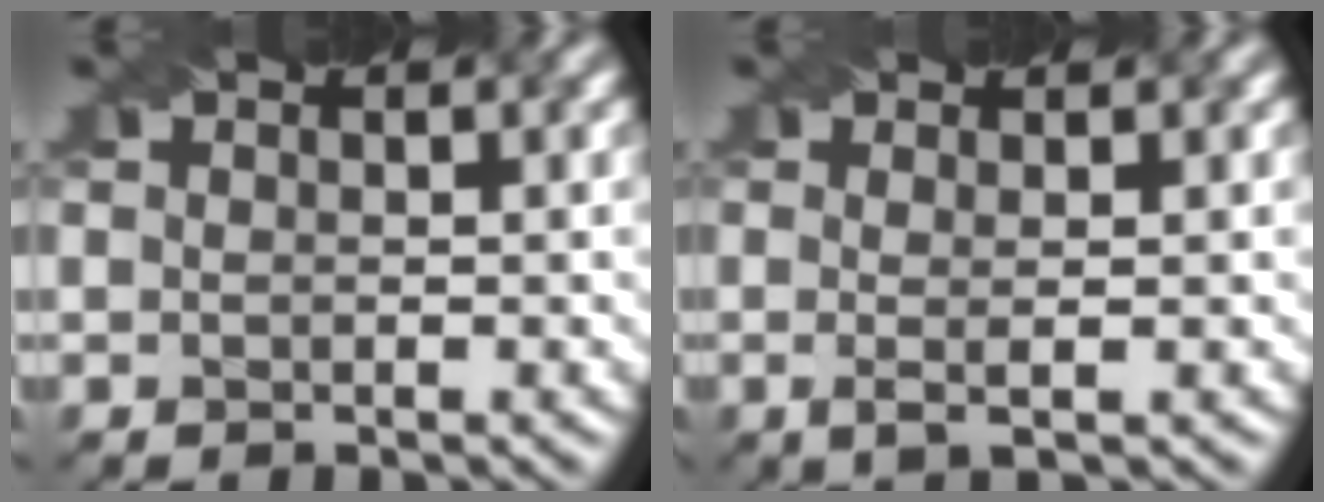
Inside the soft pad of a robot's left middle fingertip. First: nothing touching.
{"total": 1.9, "force": [-0.1, 0.1, 1.9], "torque": [-0.030, 0.000, -0.006]}